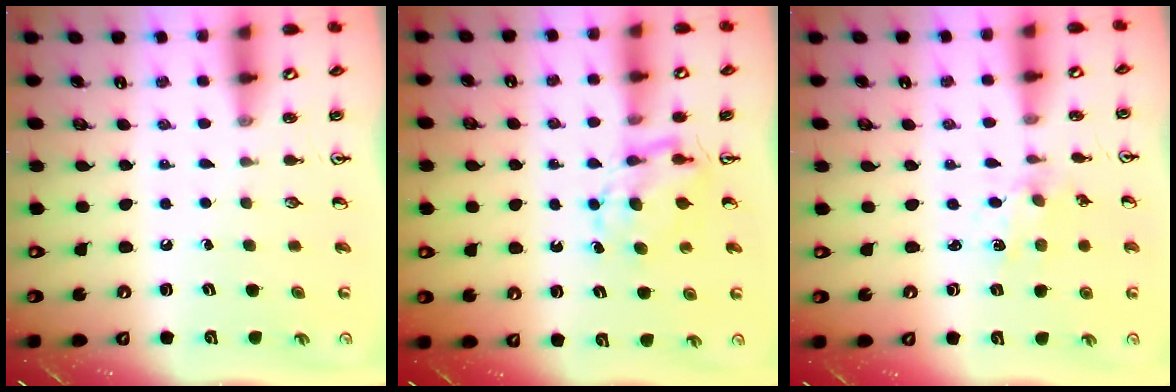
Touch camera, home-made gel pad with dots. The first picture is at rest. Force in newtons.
{"total": 6.3, "press": 6.3, "slide": 0.6}
{"total": 1.7, "press": 1.7, "slide": 0.3}